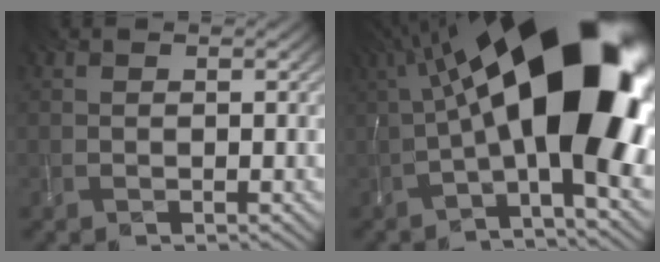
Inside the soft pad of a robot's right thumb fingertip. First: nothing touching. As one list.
[{"total": 20.0, "force": [1.6, 6.5, 18.8], "torque": [-0.300, 0.032, 0.027]}]